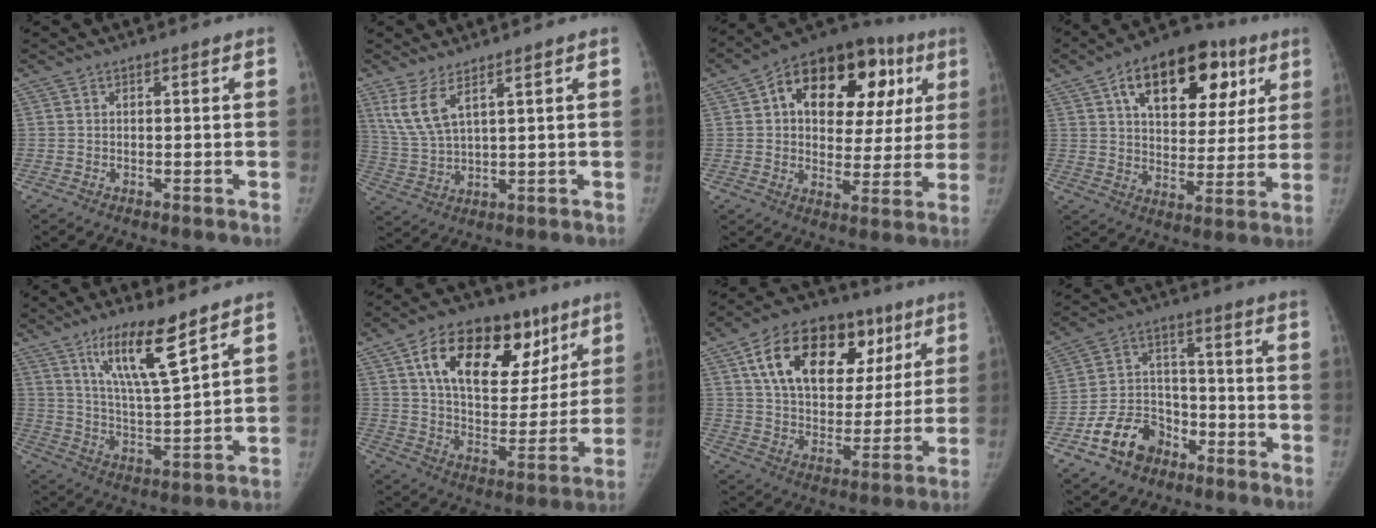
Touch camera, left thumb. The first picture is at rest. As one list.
[{"total": 7.3, "force": [4.2, 2.0, 5.5], "torque": [-0.123, -0.023, 0.099]}, {"total": 23.8, "force": [8.0, 14.7, 16.9], "torque": [-0.187, 0.034, 0.117]}, {"total": 22.0, "force": [9.7, 12.5, 15.2], "torque": [-0.182, 0.002, 0.146]}, {"total": 12.6, "force": [8.0, 2.1, 9.6], "torque": [-0.162, -0.051, 0.151]}, {"total": 24.5, "force": [11.4, 13.8, 16.7], "torque": [-0.217, -0.012, 0.184]}, {"total": 24.4, "force": [10.4, 15.1, 16.0], "torque": [-0.218, 0.007, 0.168]}, {"total": 11.5, "force": [-6.8, 8.0, 4.7], "torque": [-0.054, 0.057, -0.118]}]